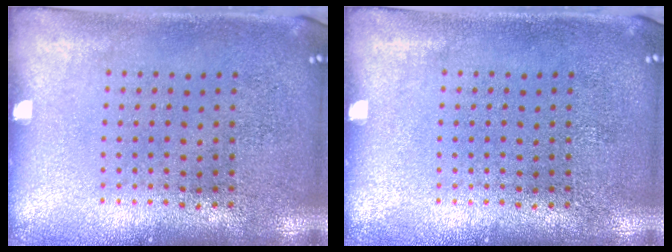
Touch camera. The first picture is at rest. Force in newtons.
{"total": 0.0}